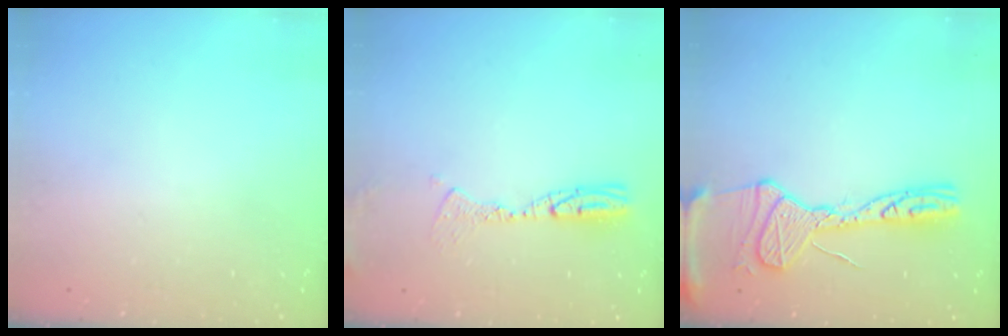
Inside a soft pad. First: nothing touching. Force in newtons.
{"total": 9.6, "press": 9.5, "slide": 1.9}
{"total": 16.8, "press": 16.7, "slide": 1.7}